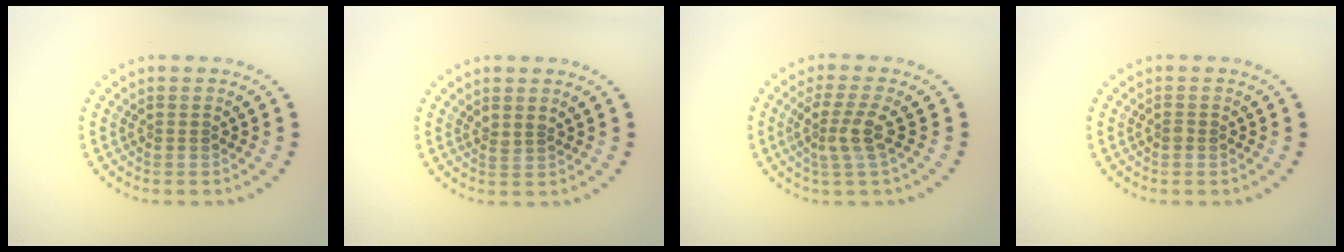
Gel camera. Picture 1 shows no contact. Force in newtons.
{"total": 0.7, "press": 0.4, "slide": 0.6}
{"total": 2.7, "press": 2.1, "slide": 1.8}
{"total": 0.6, "press": 0.5, "slide": 0.3}